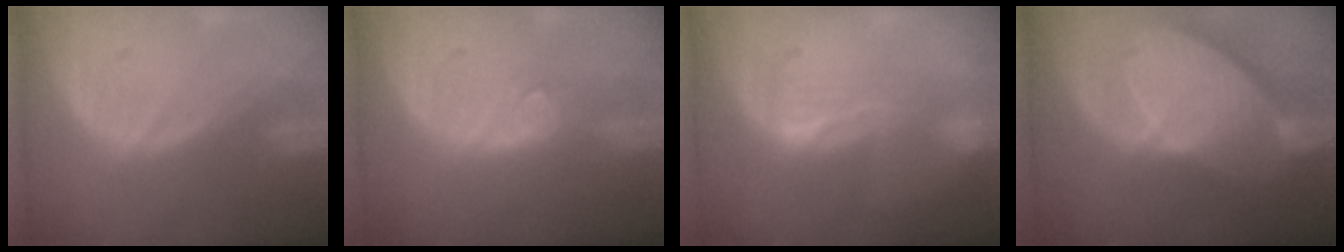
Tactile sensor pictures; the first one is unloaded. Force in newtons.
{"total": 2.9, "press": 2.9, "slide": 0.3}
{"total": 4.3, "press": 4.1, "slide": 1.4}
{"total": 10.3, "press": 9.0, "slide": 5.0}